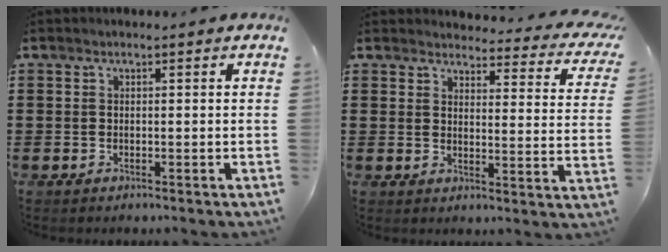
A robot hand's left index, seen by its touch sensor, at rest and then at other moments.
{"total": 3.6, "force": [3.3, 0.7, 1.1], "torque": [-0.032, -0.026, 0.053]}